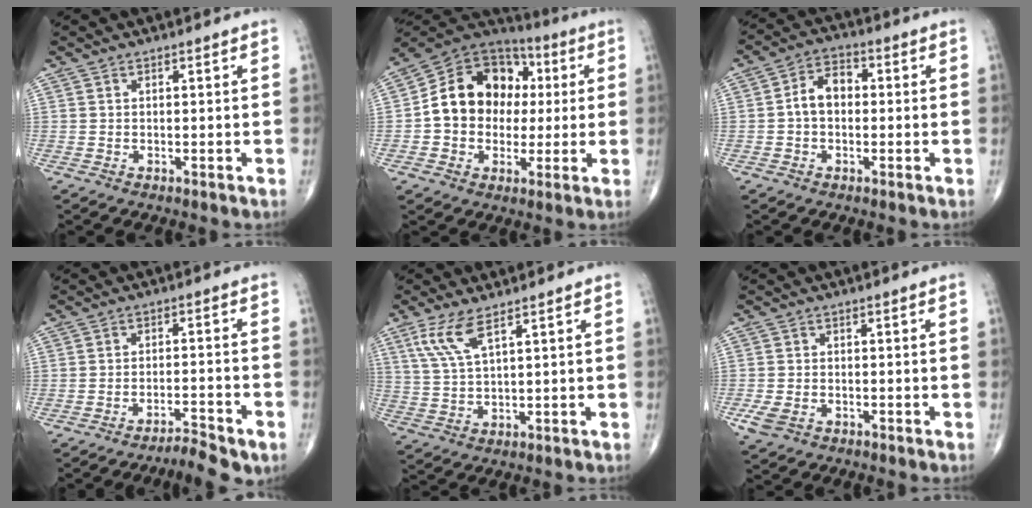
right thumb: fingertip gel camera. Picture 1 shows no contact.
{"total": 16.6, "force": [0.8, 13.6, 9.5], "torque": [-0.119, 0.032, 0.008]}
{"total": 6.3, "force": [-0.2, 4.4, 4.5], "torque": [-0.067, 0.023, -0.013]}
{"total": 5.9, "force": [-4.9, 0.9, 3.1], "torque": [-0.054, 0.042, -0.071]}
{"total": 6.7, "force": [3.8, 1.7, 5.2], "torque": [-0.119, -0.012, 0.088]}
{"total": 3.6, "force": [-1.6, 2.4, 2.2], "torque": [-0.050, 0.002, -0.028]}